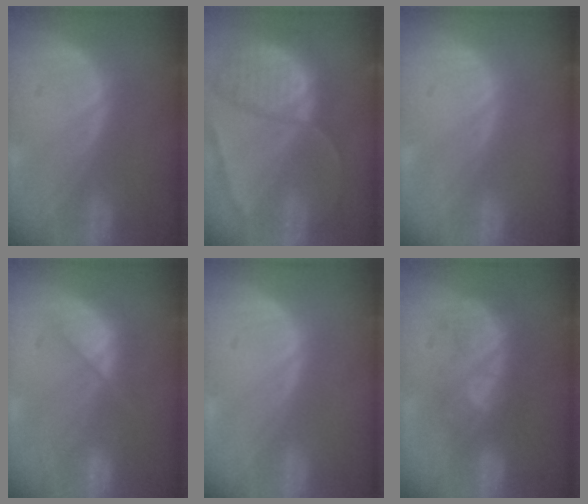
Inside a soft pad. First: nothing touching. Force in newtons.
{"total": 10.7, "press": 8.9, "slide": 5.9}
{"total": 0.0}
{"total": 5.6, "press": 5.6, "slide": 0.9}
{"total": 0.0}
{"total": 8.9, "press": 7.7, "slide": 4.6}